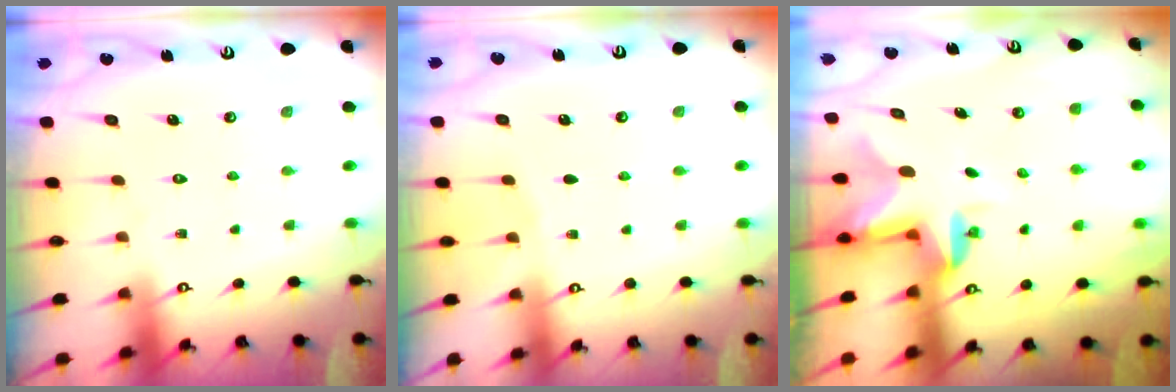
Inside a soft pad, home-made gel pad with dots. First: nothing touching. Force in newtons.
{"total": 2.1, "press": 2.1, "slide": 0.3}
{"total": 3.3, "press": 3.3, "slide": 0.1}